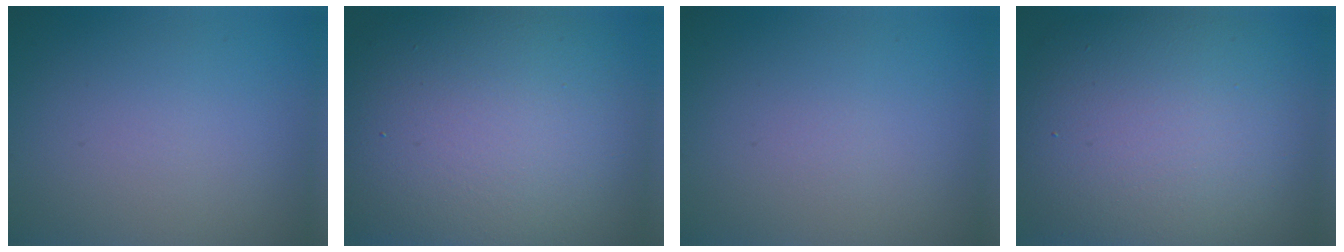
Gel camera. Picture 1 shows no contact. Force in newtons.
{"total": 15.4, "press": 15.4, "slide": 0.4}
{"total": 0.0}
{"total": 13.1, "press": 13.1, "slide": 0.3}